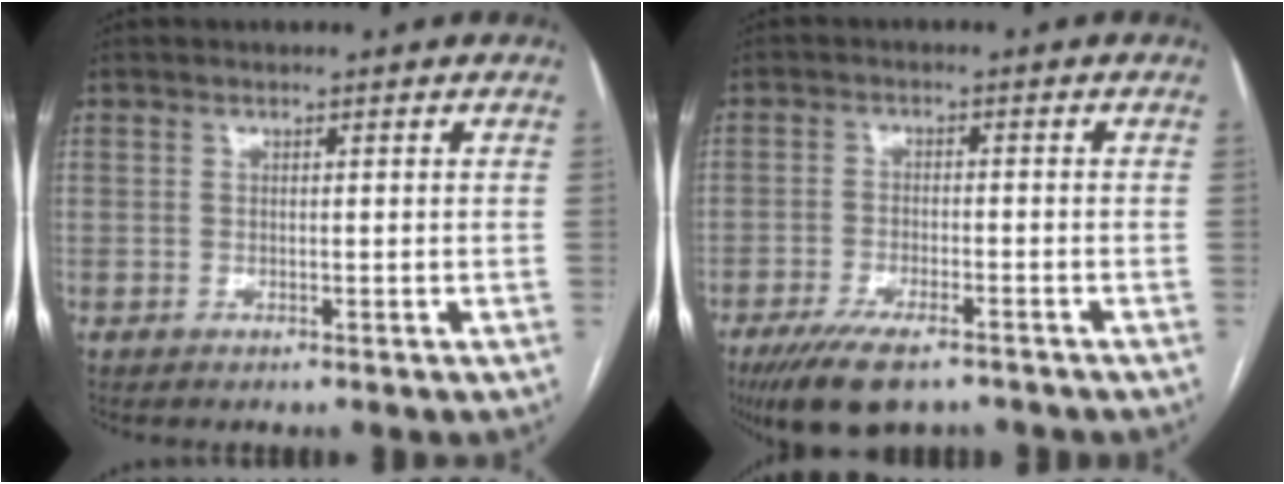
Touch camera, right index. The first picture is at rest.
{"total": 9.4, "force": [-6.8, 3.0, 5.8], "torque": [-0.099, -0.015, -0.113]}